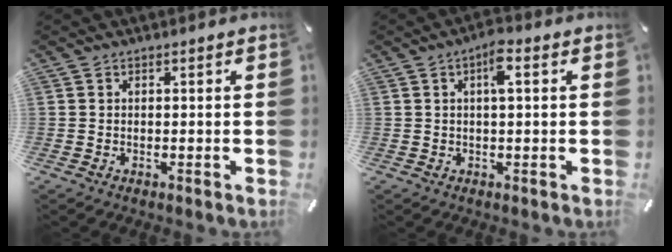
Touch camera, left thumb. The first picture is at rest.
{"total": 4.3, "force": [1.3, 1.3, 3.9], "torque": [-0.065, 0.004, 0.015]}